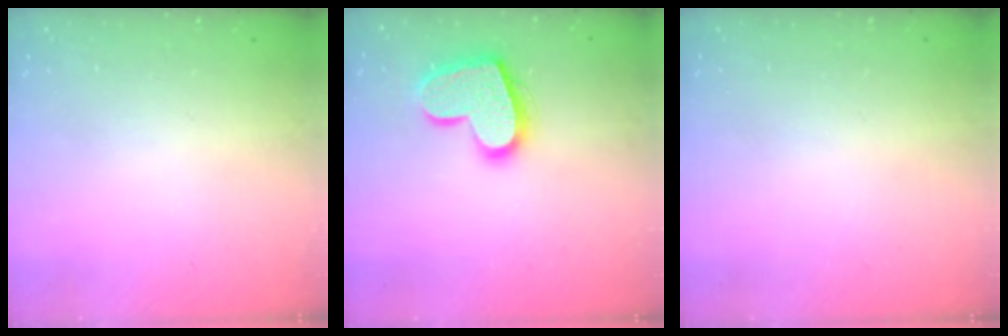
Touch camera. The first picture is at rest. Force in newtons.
{"total": 16.9, "press": 16.9, "slide": 1.3}
{"total": 0.6, "press": 0.6, "slide": 0.2}